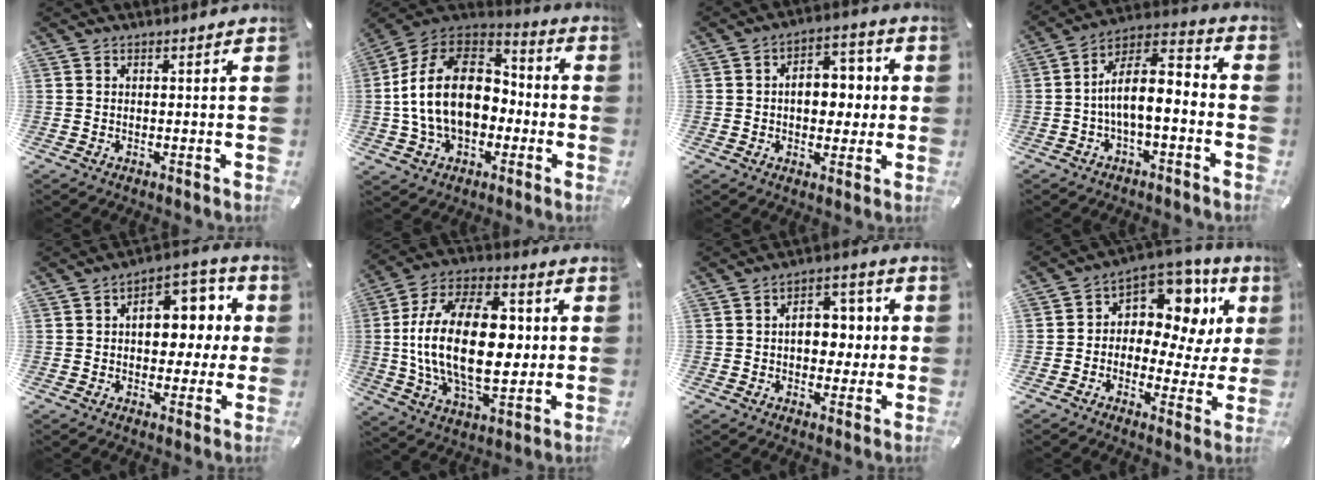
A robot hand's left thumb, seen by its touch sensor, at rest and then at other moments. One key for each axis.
{"total": 20.1, "fx": -2.2, "fy": 14.6, "fz": 13.7, "tx": -0.279, "ty": 0.023, "tz": -0.041}
{"total": 9.3, "fx": 0.1, "fy": 6.4, "fz": 6.7, "tx": -0.080, "ty": 0.003, "tz": -0.004}
{"total": 10.1, "fx": -2.1, "fy": 4.5, "fz": 8.8, "tx": -0.170, "ty": 0.000, "tz": -0.039}
{"total": 12.3, "fx": 1.7, "fy": 8.2, "fz": 9.0, "tx": -0.113, "ty": -0.004, "tz": 0.027}
{"total": 24.6, "fx": 0.6, "fy": 14.5, "fz": 19.9, "tx": -0.380, "ty": 0.000, "tz": 0.005}
{"total": 9.6, "fx": 0.5, "fy": 6.7, "fz": 6.9, "tx": -0.078, "ty": -0.001, "tz": 0.002}
{"total": 11.6, "fx": 5.2, "fy": 8.0, "fz": 6.6, "tx": -0.103, "ty": -0.049, "tz": 0.093}